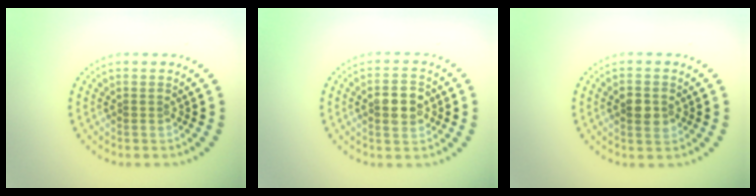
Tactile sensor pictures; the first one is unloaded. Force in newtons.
{"total": 3.7, "press": 3.6, "slide": 0.2}
{"total": 2.6, "press": 2.6, "slide": 0.1}